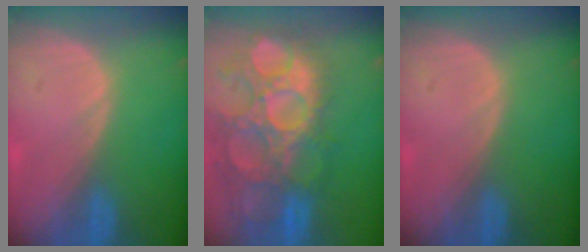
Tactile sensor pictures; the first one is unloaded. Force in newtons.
{"total": 15.0, "press": 12.6, "slide": 8.1}
{"total": 0.0}